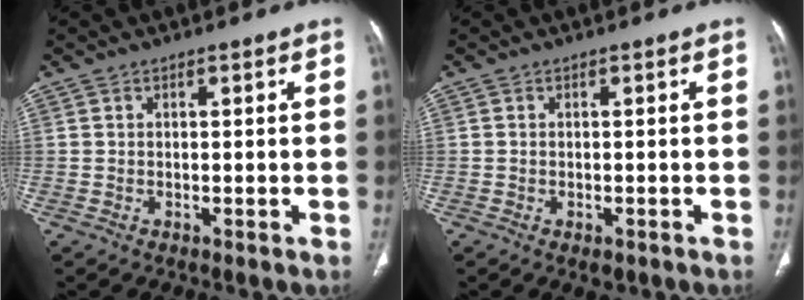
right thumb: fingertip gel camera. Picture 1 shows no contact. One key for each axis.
{"total": 1.7, "fx": -0.9, "fy": 0.9, "fz": 1.1, "tx": -0.016, "ty": 0.004, "tz": -0.005}